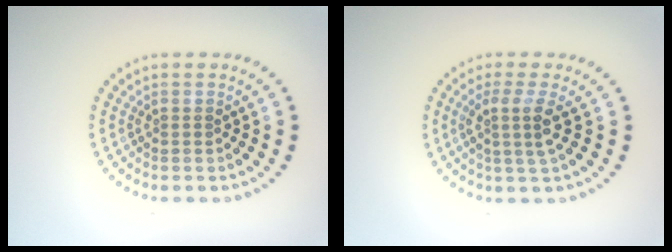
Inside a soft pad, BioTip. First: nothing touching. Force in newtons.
{"total": 2.5, "press": 1.9, "slide": 1.7}